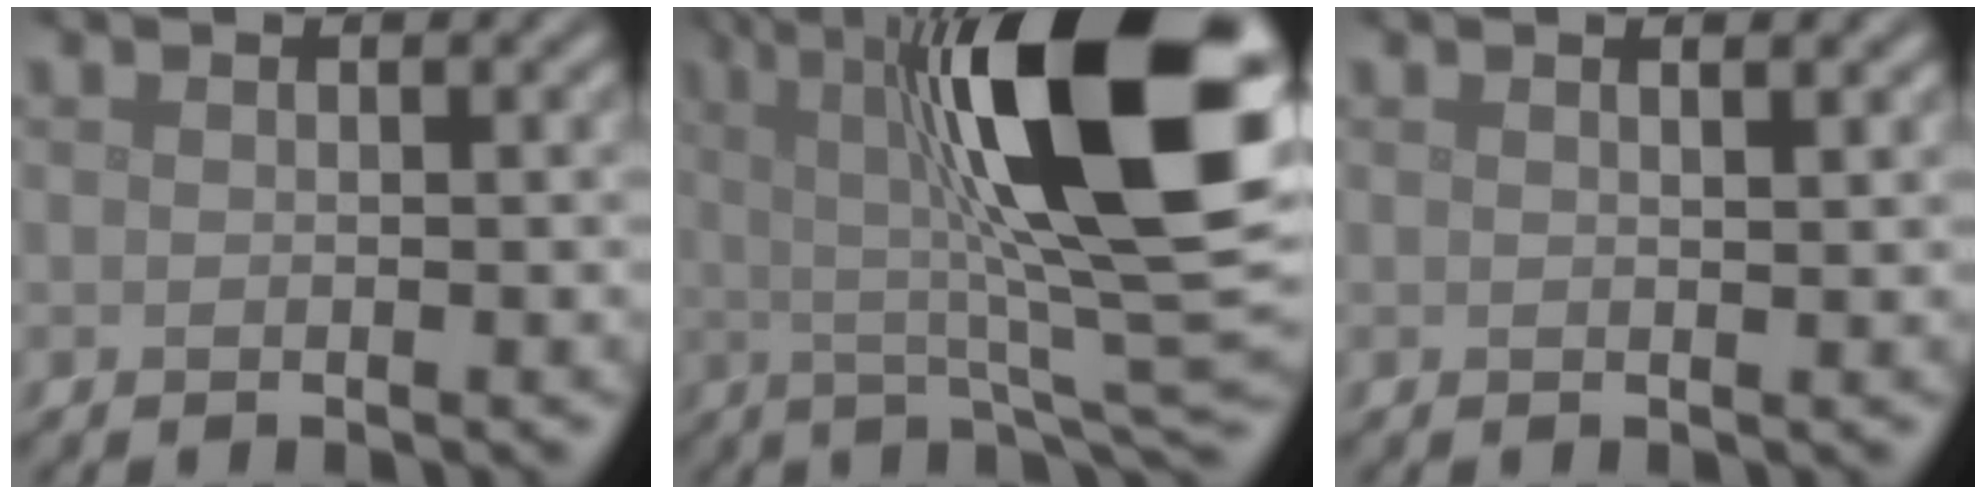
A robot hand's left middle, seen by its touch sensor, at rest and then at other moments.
{"total": 16.1, "force": [4.0, 4.1, 15.1], "torque": [-0.224, 0.010, 0.051]}
{"total": 1.3, "force": [0.8, 0.4, 1.0], "torque": [-0.011, 0.003, 0.007]}